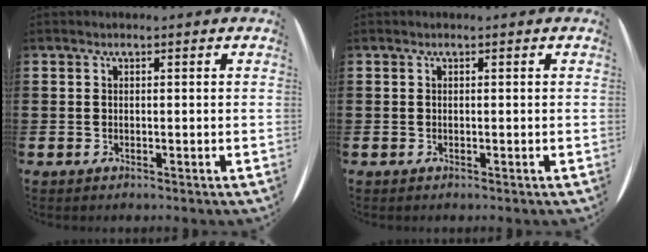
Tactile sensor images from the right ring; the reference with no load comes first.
{"total": 0.0}